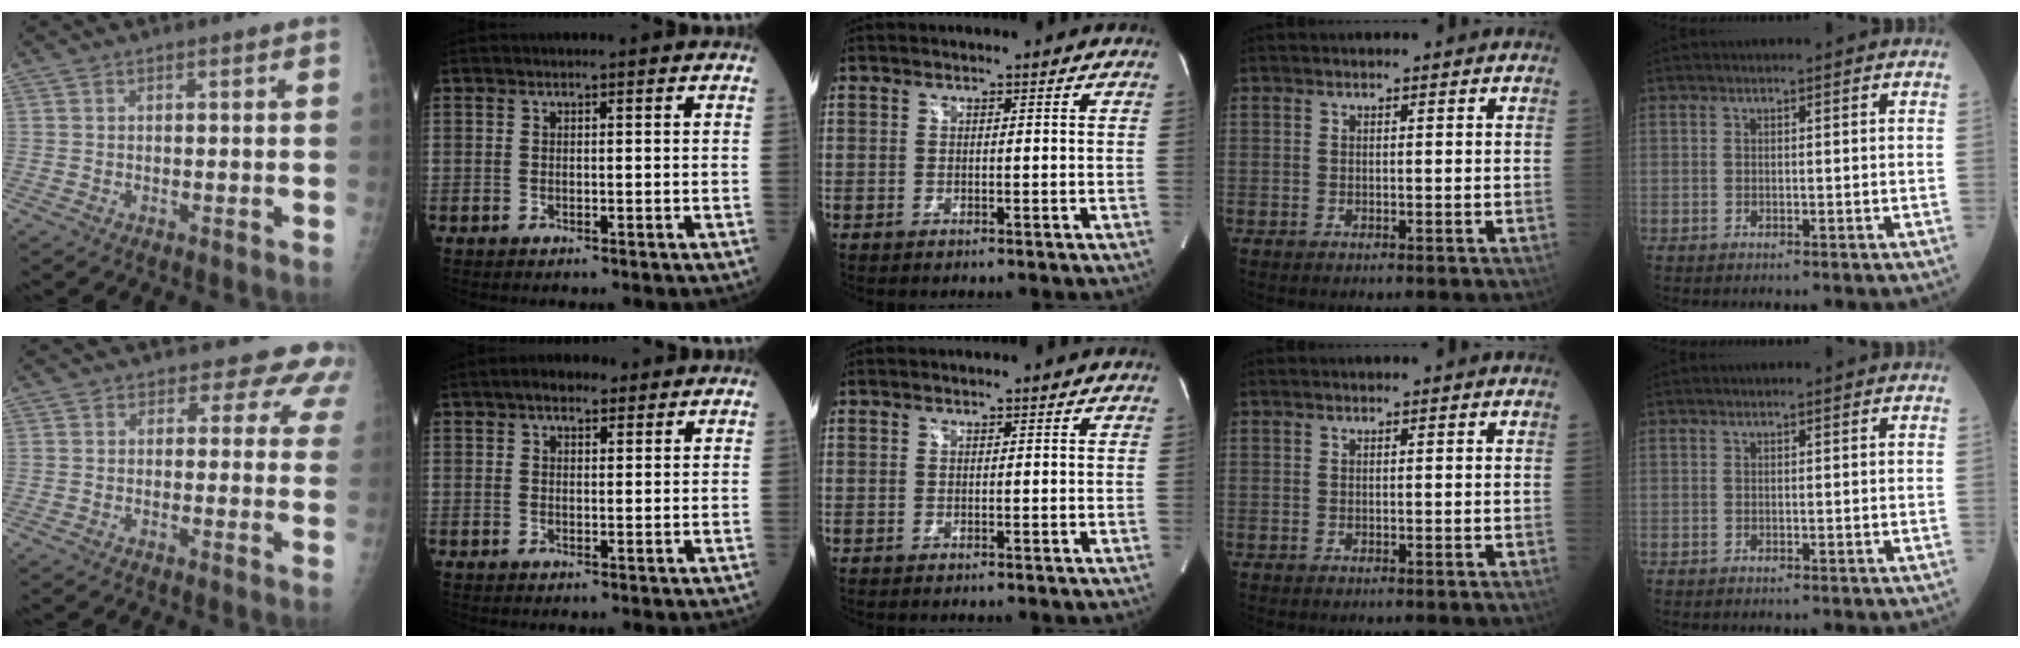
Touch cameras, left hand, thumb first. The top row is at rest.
{"thumb": {"total": 7.3, "force": [6.0, 4.0, 0.7], "torque": [0.041, -0.025, 0.044]}, "index": {"total": 3.4, "force": [2.3, 1.6, 1.9], "torque": [-0.033, 0.016, 0.034]}}